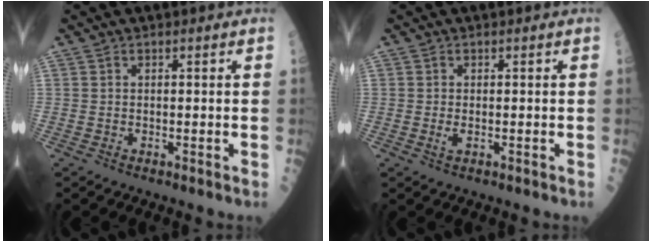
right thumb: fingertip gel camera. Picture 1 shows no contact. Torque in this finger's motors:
{"motor_torque": [-0.09, -0.08, -0.07, -0.03, -0.01]}